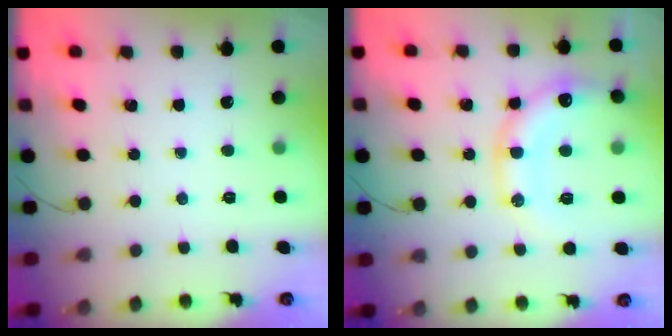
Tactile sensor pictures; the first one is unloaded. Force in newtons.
{"total": 17.1, "press": 16.8, "slide": 2.8}